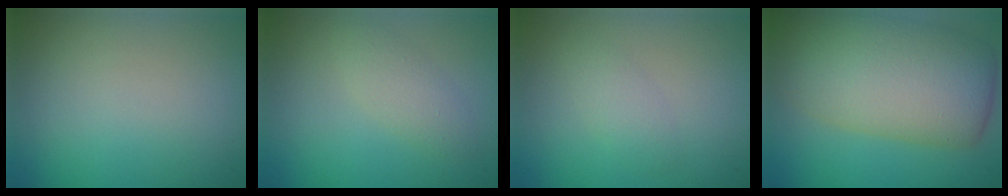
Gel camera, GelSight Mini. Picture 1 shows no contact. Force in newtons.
{"total": 2.0, "press": 2.0, "slide": 0.2}
{"total": 1.6, "press": 1.6, "slide": 0.1}
{"total": 11.0, "press": 11.0, "slide": 0.6}